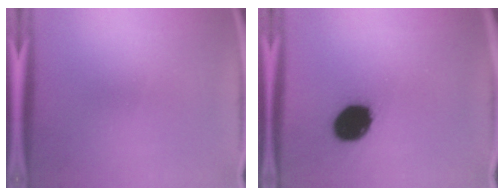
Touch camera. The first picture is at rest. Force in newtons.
{"total": 14.4}